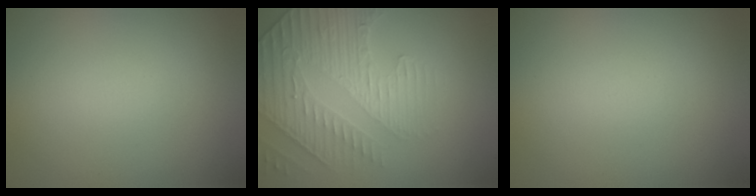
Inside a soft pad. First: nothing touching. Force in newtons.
{"total": 4.0, "press": 3.8, "slide": 1.2}
{"total": 0.0}